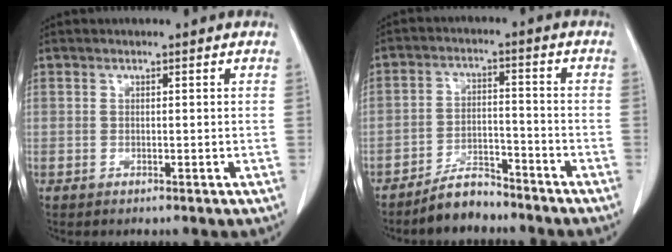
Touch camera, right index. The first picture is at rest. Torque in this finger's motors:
{"motor_torque": [-0.86, -0.25, -0.28, -0.11]}